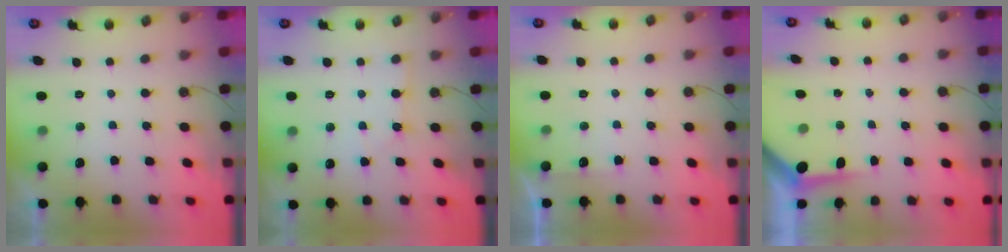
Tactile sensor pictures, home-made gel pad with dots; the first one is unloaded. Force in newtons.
{"total": 4.4, "press": 4.3, "slide": 0.5}
{"total": 3.9, "press": 3.8, "slide": 0.6}
{"total": 4.0, "press": 4.0, "slide": 0.4}